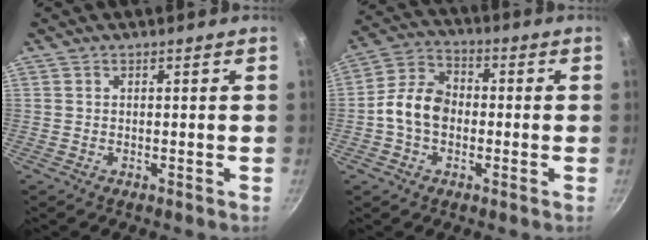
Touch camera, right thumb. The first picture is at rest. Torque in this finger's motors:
{"motor_torque": [1.02, 0.90, 0.92, -0.21, 0.12]}